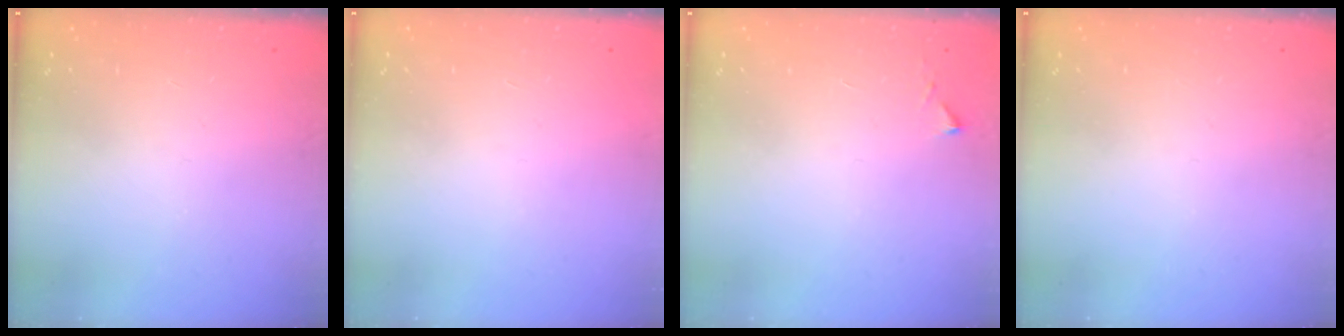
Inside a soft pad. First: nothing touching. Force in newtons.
{"total": 1.5, "press": 1.5, "slide": 0.1}
{"total": 4.8, "press": 4.8, "slide": 0.6}
{"total": 0.0}